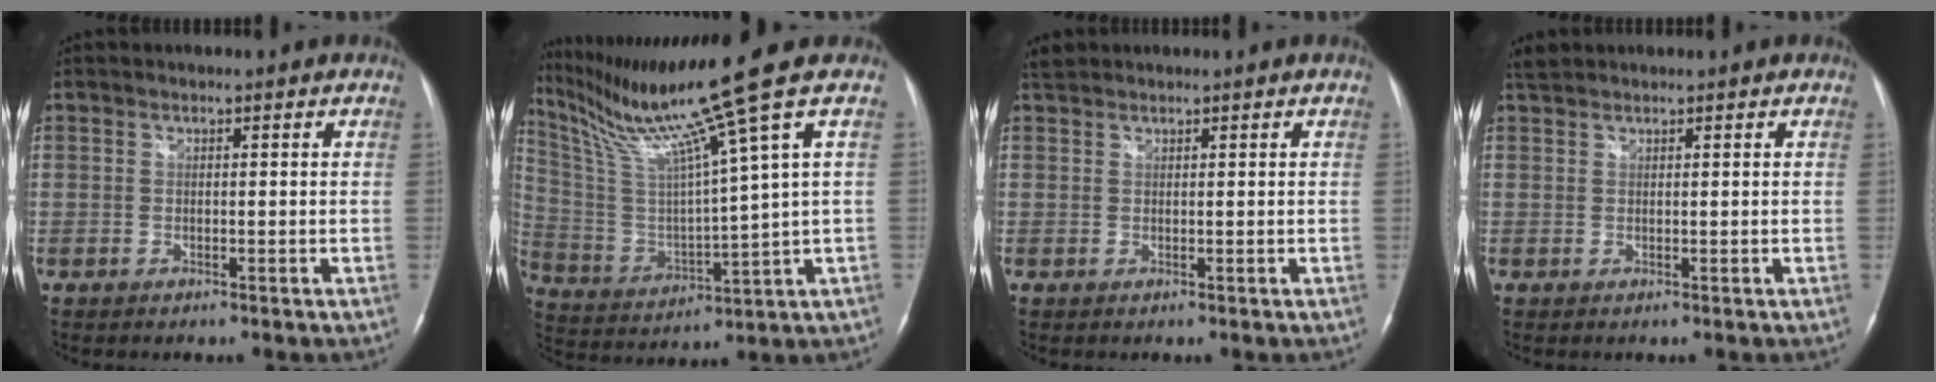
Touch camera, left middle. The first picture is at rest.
{"total": 15.7, "force": [11.3, -4.4, 9.9], "torque": [-0.178, -0.030, 0.217]}
{"total": 1.6, "force": [1.5, 0.6, 0.1], "torque": [-0.009, 0.017, 0.029]}
{"total": 1.6, "force": [1.6, 0.4, 0.2], "torque": [-0.012, 0.015, 0.033]}